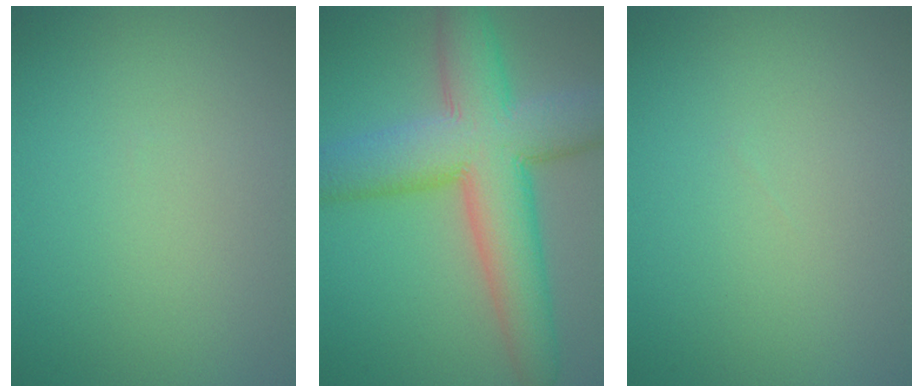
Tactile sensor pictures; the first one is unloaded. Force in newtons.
{"total": 11.1, "press": 11.1, "slide": 0.7}
{"total": 0.0}